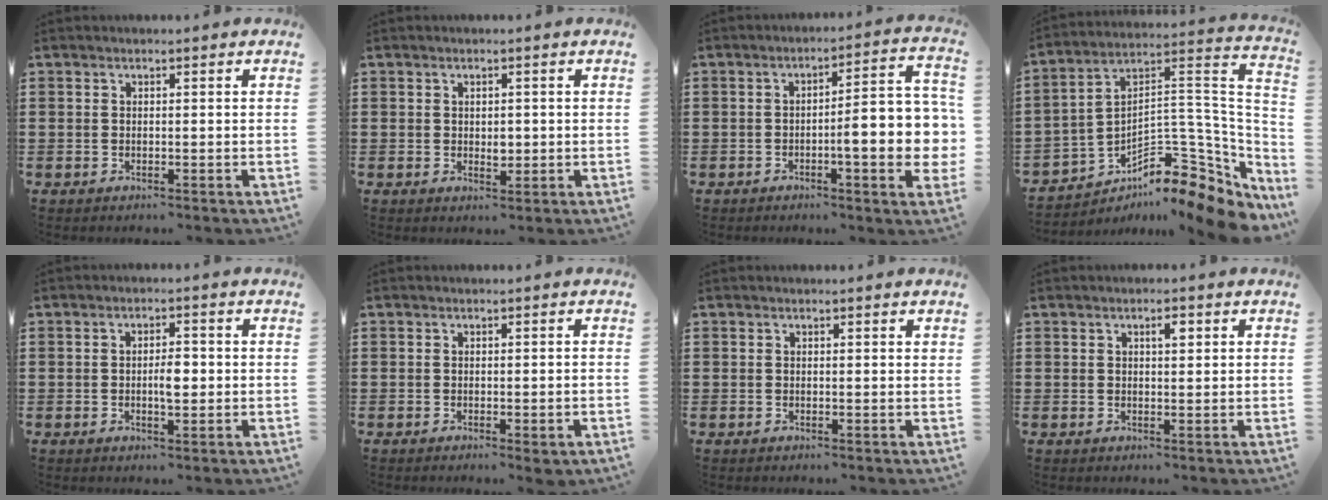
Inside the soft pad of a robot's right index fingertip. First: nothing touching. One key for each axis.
{"total": 2.0, "fx": 0.1, "fy": 1.2, "fz": 1.6, "tx": -0.023, "ty": 0.001, "tz": 0.000}
{"total": 9.9, "fx": -1.5, "fy": 2.3, "fz": 9.5, "tx": -0.126, "ty": -0.019, "tz": -0.030}
{"total": 8.6, "fx": -5.8, "fy": 3.5, "fz": 5.4, "tx": -0.078, "ty": -0.007, "tz": -0.115}
{"total": 3.4, "fx": -0.2, "fy": 1.3, "fz": 3.1, "tx": -0.051, "ty": 0.000, "tz": -0.006}
{"total": 0.9, "fx": -0.6, "fy": 0.1, "fz": 0.7, "tx": -0.012, "ty": -0.004, "tz": -0.009}
{"total": 0.0}
{"total": 1.9, "fx": 0.7, "fy": 0.6, "fz": 1.6, "tx": -0.025, "ty": 0.003, "tz": 0.009}